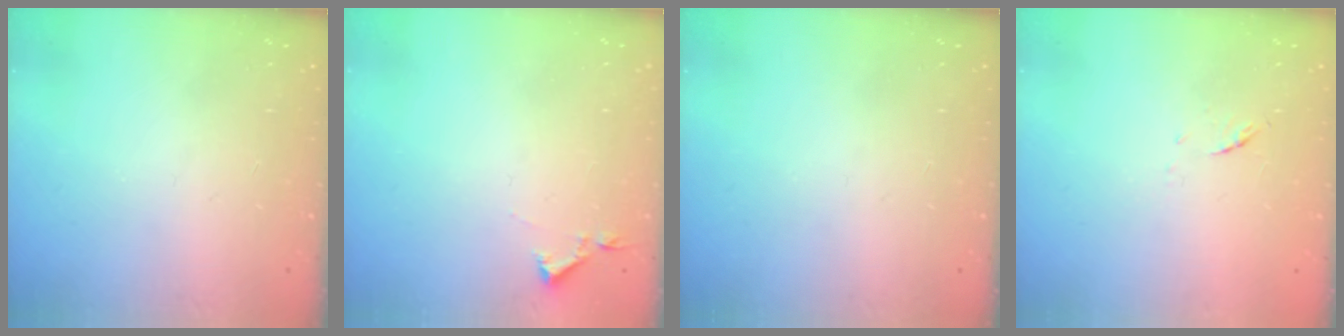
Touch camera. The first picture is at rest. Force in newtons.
{"total": 2.9, "press": 2.9, "slide": 0.5}
{"total": 0.0}
{"total": 4.8, "press": 4.7, "slide": 1.0}